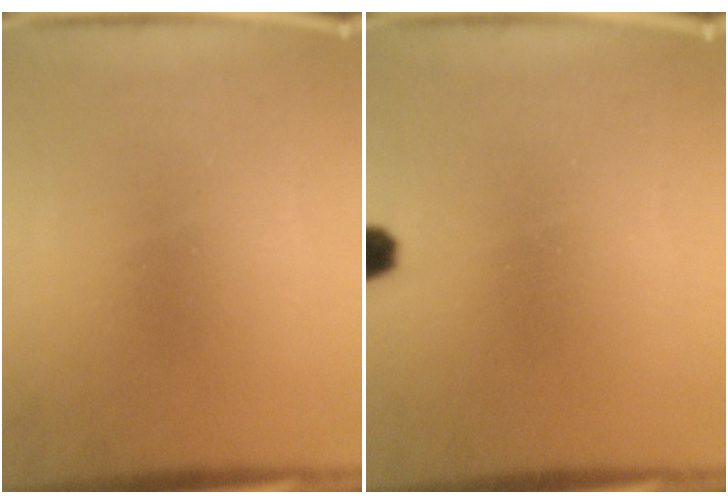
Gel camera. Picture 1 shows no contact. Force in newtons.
{"total": 2.6}